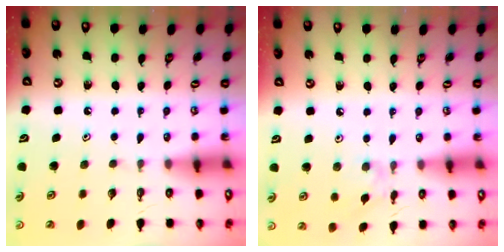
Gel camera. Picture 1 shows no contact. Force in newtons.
{"total": 3.0, "press": 3.0, "slide": 0.3}